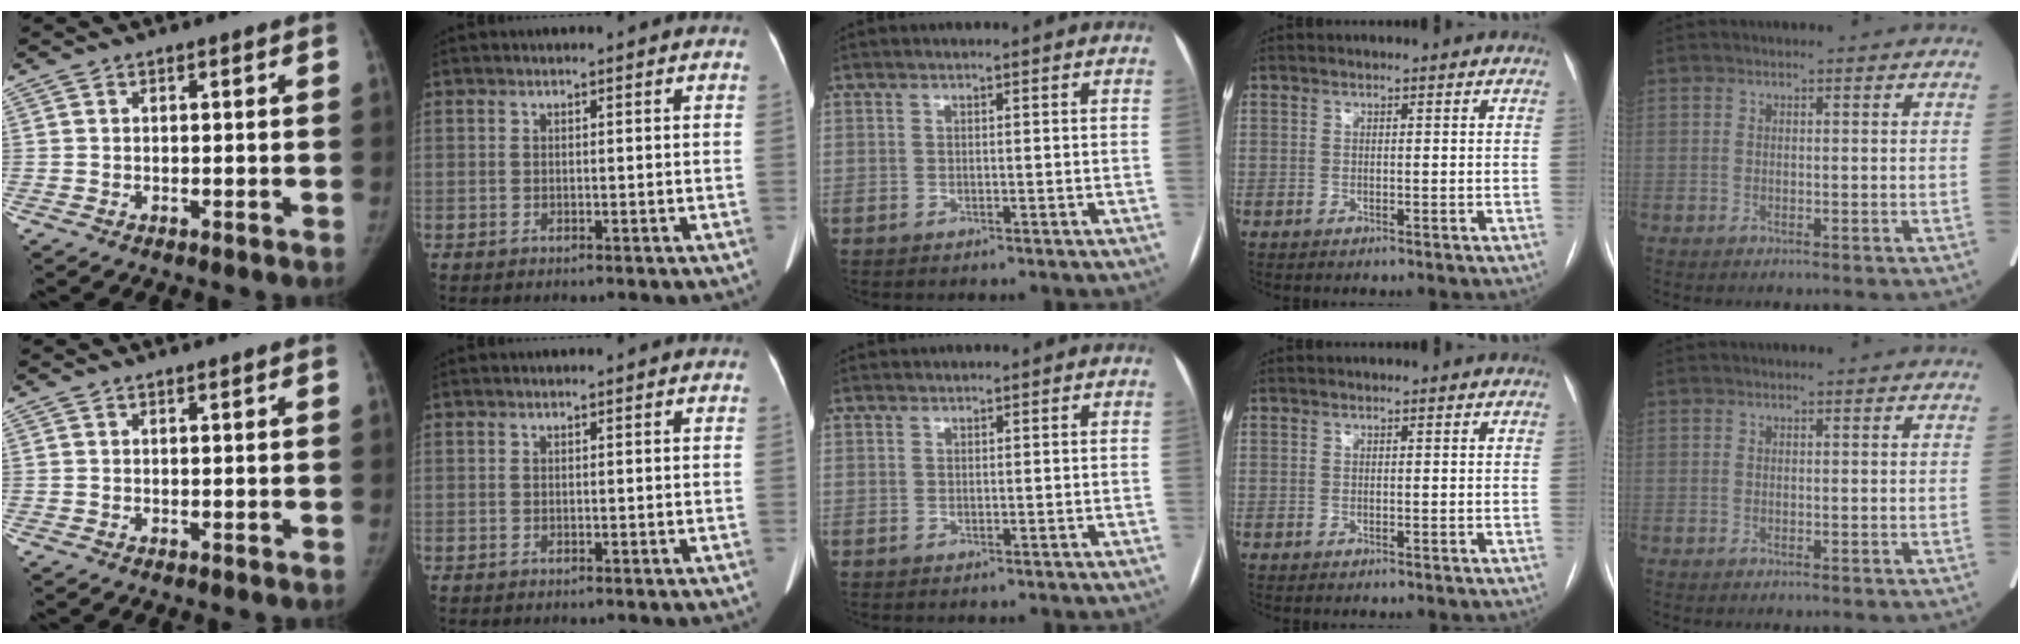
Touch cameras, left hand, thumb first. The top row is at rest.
{"middle": {"total": 1.7, "force": [0.3, -1.2, -1.2], "torque": [0.022, 0.005, 0.009]}}